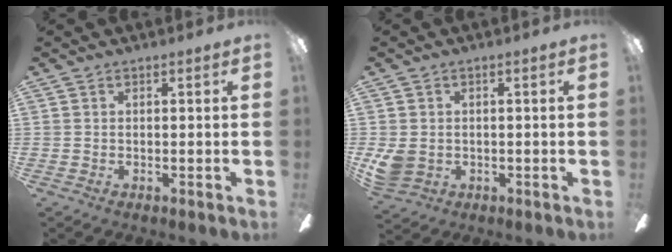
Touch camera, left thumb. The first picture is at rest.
{"total": 5.6, "force": [-1.2, 4.7, 2.7], "torque": [-0.059, 0.008, -0.021]}